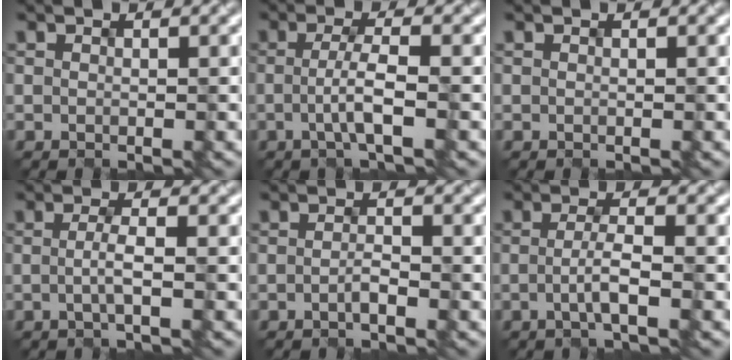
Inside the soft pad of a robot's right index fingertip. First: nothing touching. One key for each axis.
{"total": 2.9, "fx": -0.9, "fy": 0.4, "fz": 2.7, "tx": -0.051, "ty": -0.004, "tz": -0.014}
{"total": 0.0}
{"total": 1.8, "fx": -0.6, "fy": 0.2, "fz": 1.6, "tx": -0.032, "ty": -0.001, "tz": -0.010}
{"total": 1.1, "fx": -0.7, "fy": 0.0, "fz": 0.8, "tx": -0.017, "ty": -0.001, "tz": -0.015}
{"total": 2.3, "fx": -0.8, "fy": 0.3, "fz": 2.1, "tx": -0.041, "ty": -0.003, "tz": -0.014}